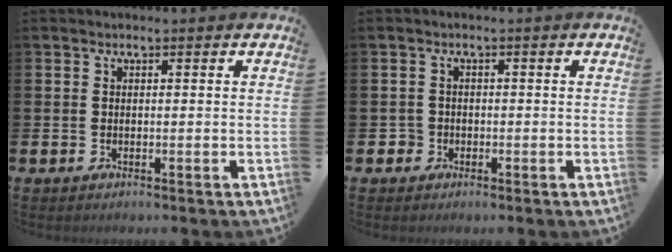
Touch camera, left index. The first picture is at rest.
{"total": 1.5, "force": [-0.7, 1.3, -0.2], "torque": [0.002, 0.003, -0.019]}